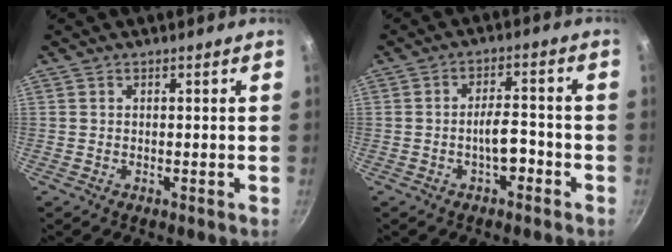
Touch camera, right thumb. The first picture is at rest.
{"total": 5.1, "force": [-2.2, 2.0, 4.1], "torque": [-0.053, 0.026, -0.037]}